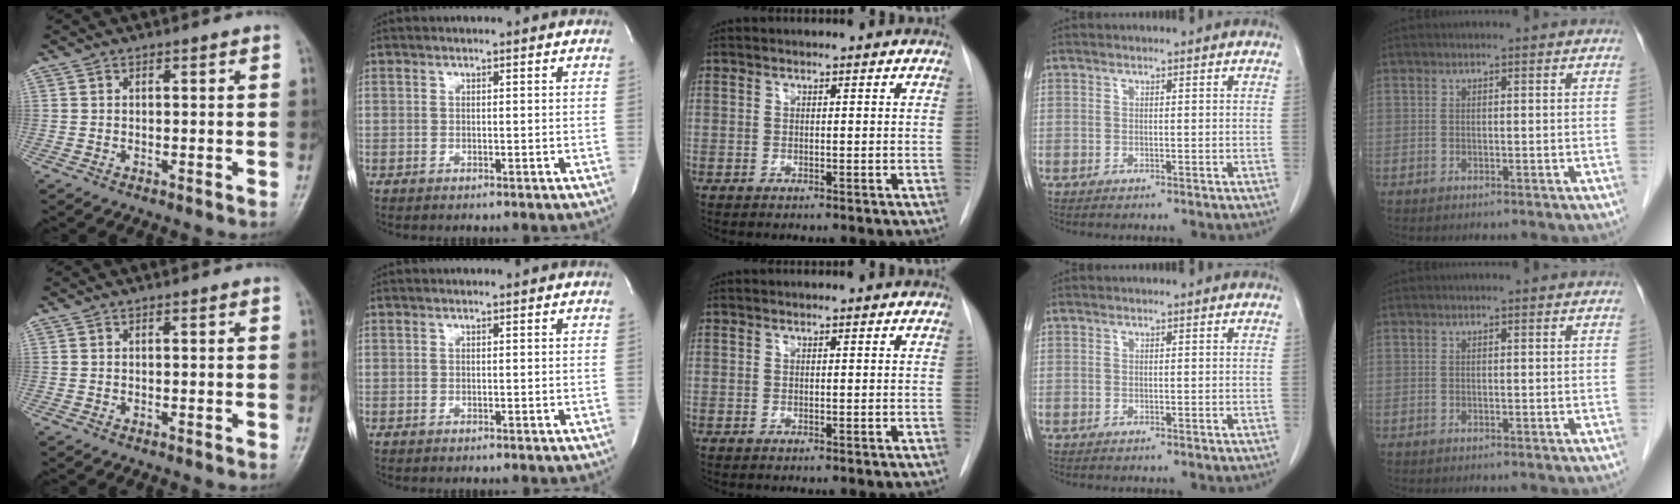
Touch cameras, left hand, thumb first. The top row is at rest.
{}